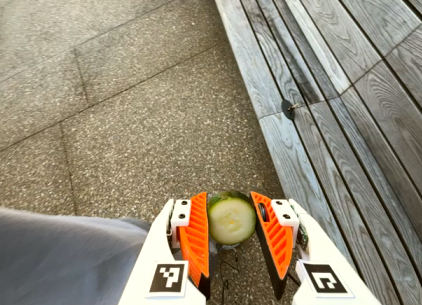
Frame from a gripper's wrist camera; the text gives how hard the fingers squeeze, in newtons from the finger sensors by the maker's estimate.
{"total": 10.5, "left": 10.5, "right": 10.4}